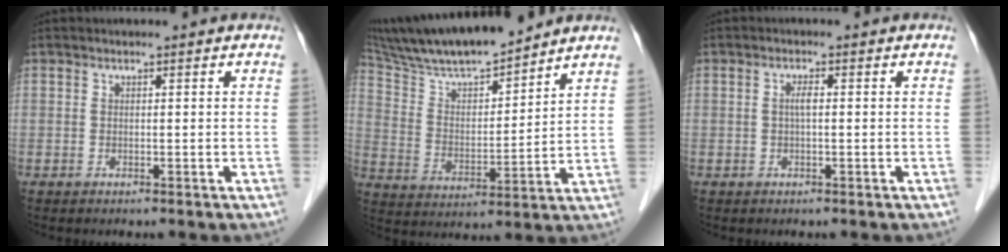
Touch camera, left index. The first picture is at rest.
{"total": 14.9, "force": [13.2, 1.5, 6.6], "torque": [-0.126, 0.006, 0.242]}
{"total": 1.5, "force": [-0.3, 0.2, 1.5], "torque": [-0.030, 0.000, -0.007]}